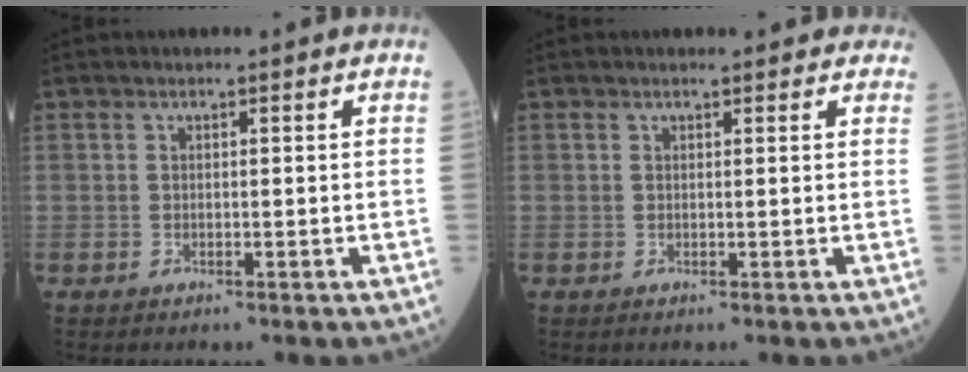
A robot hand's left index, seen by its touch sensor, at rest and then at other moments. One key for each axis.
{"total": 4.0, "fx": 3.6, "fy": 1.5, "fz": 1.0, "tx": -0.002, "ty": 0.007, "tz": 0.027}